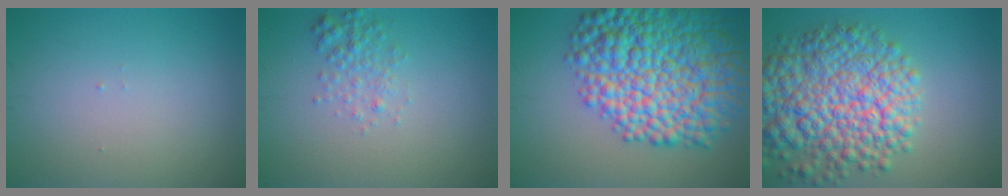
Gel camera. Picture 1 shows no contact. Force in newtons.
{"total": 2.0, "press": 2.0, "slide": 0.1}
{"total": 13.4, "press": 13.4, "slide": 0.0}
{"total": 10.9, "press": 10.9, "slide": 0.5}